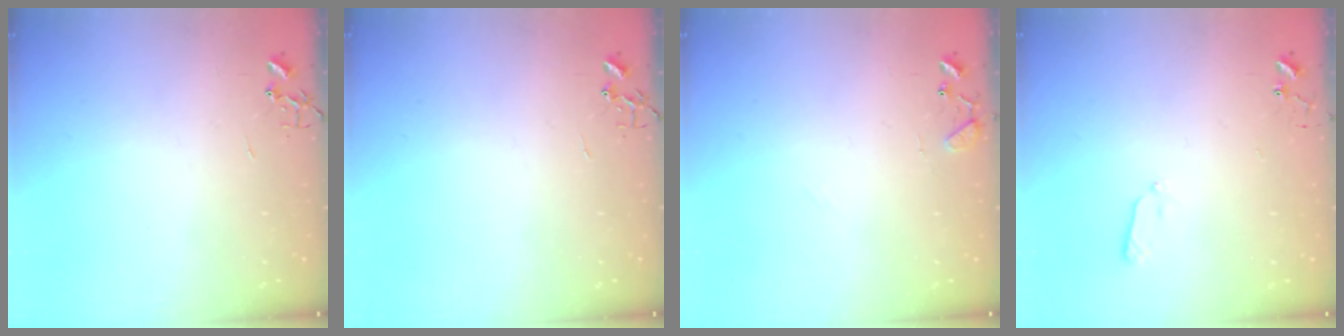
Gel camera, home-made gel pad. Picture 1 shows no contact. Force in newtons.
{"total": 0.0}
{"total": 8.4, "press": 8.4, "slide": 0.7}
{"total": 4.7, "press": 4.6, "slide": 0.9}